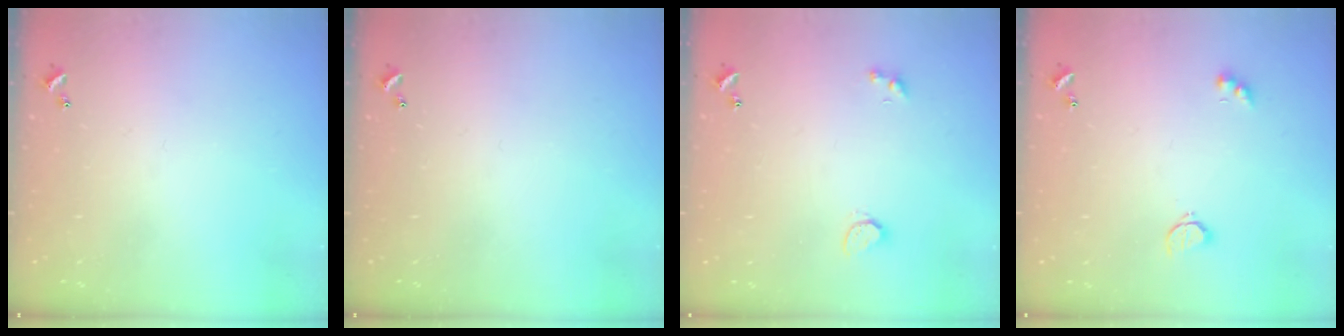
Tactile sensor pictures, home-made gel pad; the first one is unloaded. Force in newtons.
{"total": 0.0}
{"total": 2.3, "press": 2.3, "slide": 0.5}
{"total": 2.6, "press": 2.6, "slide": 0.5}